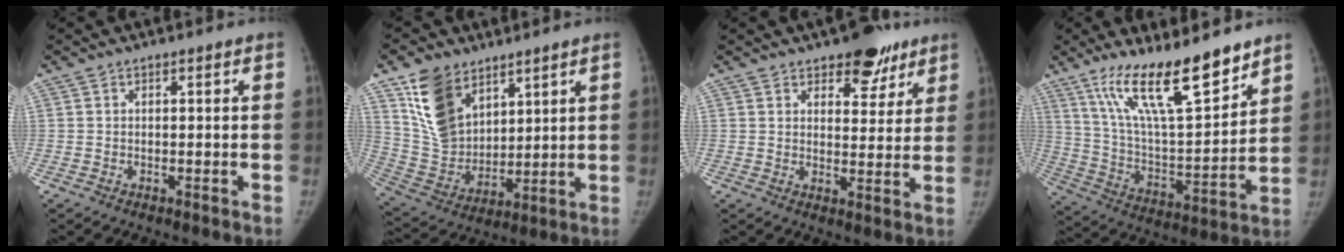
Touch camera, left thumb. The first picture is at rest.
{"total": 14.6, "force": [8.2, 9.4, 7.5], "torque": [-0.107, -0.040, 0.174]}
{"total": 8.3, "force": [5.6, 4.7, 4.0], "torque": [-0.006, -0.028, 0.077]}
{"total": 19.5, "force": [13.7, 4.9, 12.9], "torque": [-0.190, -0.078, 0.247]}